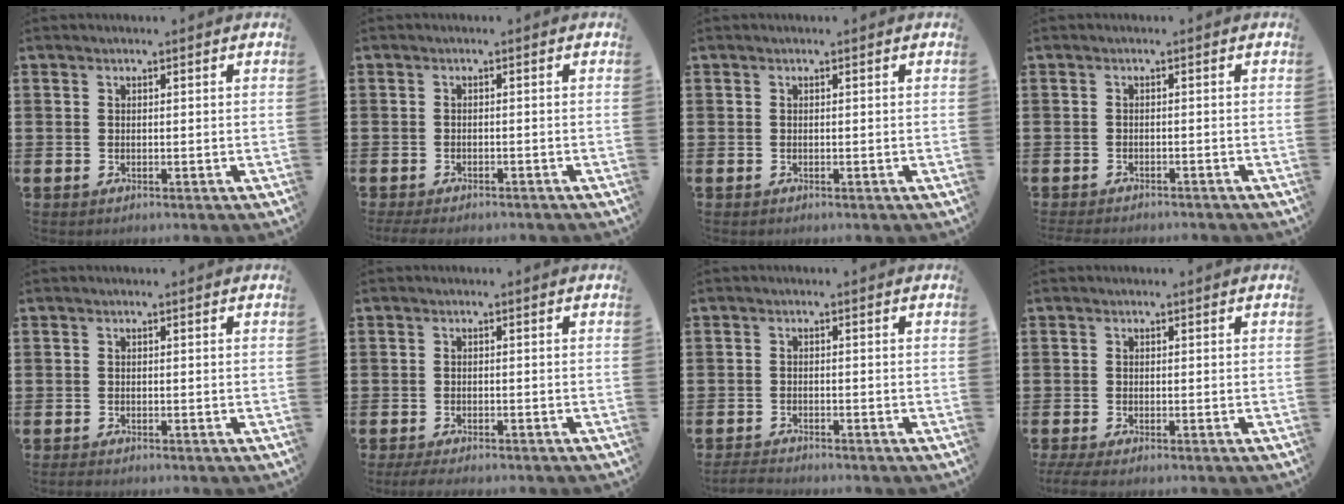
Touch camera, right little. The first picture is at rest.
{"total": 1.2, "force": [-1.1, 0.2, 0.4], "torque": [-0.010, 0.000, -0.022]}
{"total": 0.0}
{"total": 1.1, "force": [-1.1, 0.0, 0.0], "torque": [-0.003, 0.000, -0.023]}
{"total": 0.5, "force": [-0.4, 0.1, 0.3], "torque": [-0.007, -0.001, -0.009]}
{"total": 1.5, "force": [-1.2, 0.2, 0.7], "torque": [-0.014, 0.002, -0.025]}
{"total": 1.4, "force": [-1.4, 0.0, 0.2], "torque": [-0.006, 0.003, -0.029]}
{"total": 1.2, "force": [-0.7, 0.1, 0.9], "torque": [-0.015, -0.003, -0.012]}